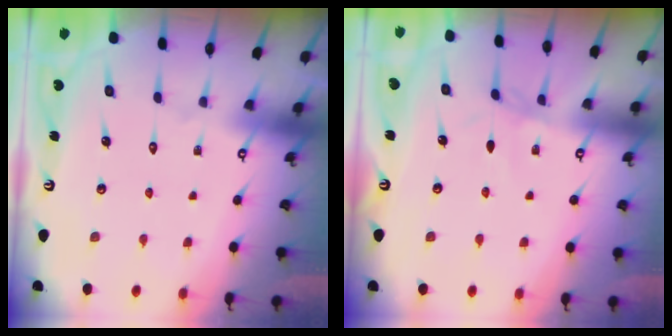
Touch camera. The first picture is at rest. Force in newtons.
{"total": 1.4, "press": 1.3, "slide": 0.4}